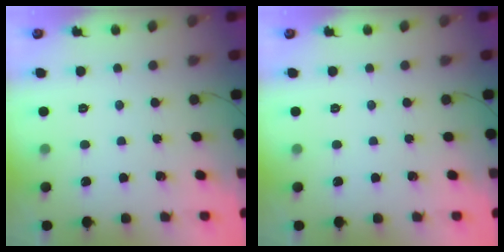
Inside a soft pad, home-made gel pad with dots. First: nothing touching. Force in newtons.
{"total": 0.0}